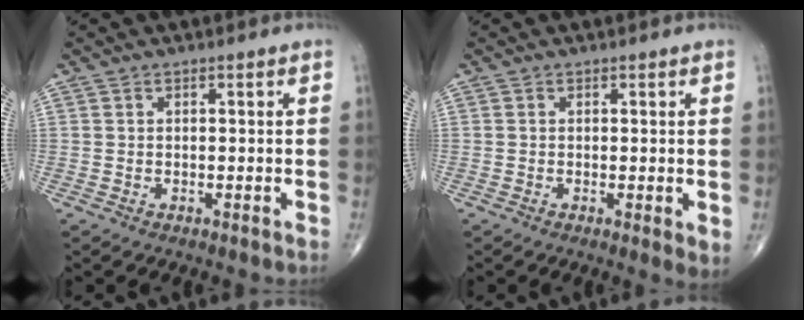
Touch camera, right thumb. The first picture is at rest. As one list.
[{"total": 2.6, "force": [-0.1, 0.6, 2.5], "torque": [-0.040, -0.011, -0.004]}]